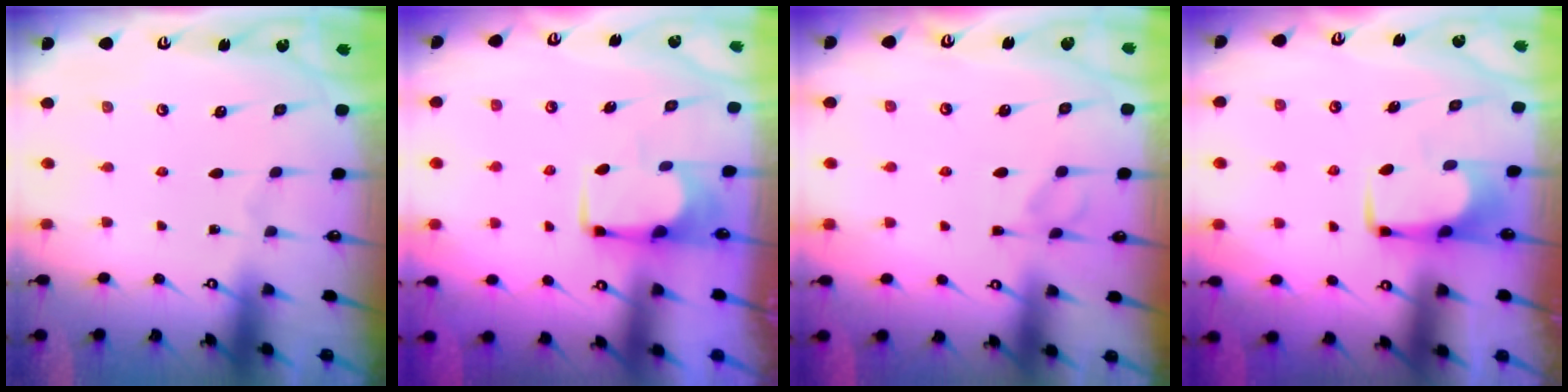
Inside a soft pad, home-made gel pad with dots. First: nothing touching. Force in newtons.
{"total": 1.9, "press": 1.6, "slide": 1.0}
{"total": 2.1, "press": 2.0, "slide": 0.8}
{"total": 1.6, "press": 1.4, "slide": 0.6}